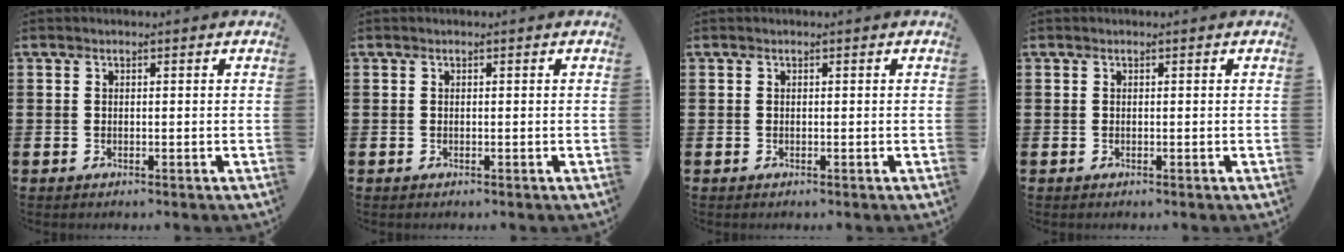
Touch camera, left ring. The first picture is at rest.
{"total": 0.0}
{"total": 0.0}
{"total": 0.0}